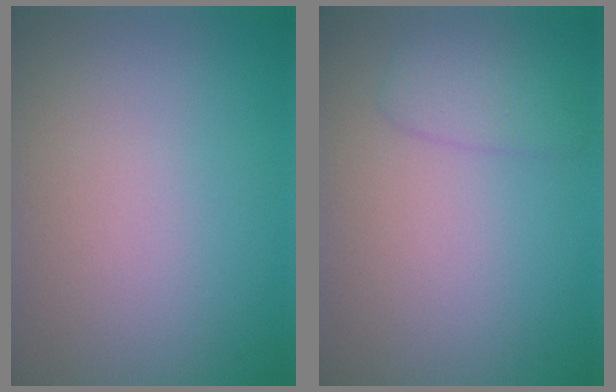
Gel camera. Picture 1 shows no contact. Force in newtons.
{"total": 2.1, "press": 2.1, "slide": 0.1}